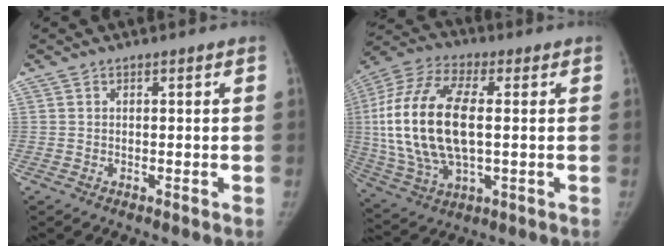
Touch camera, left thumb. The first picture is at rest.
{"total": 21.5, "force": [0.9, 10.6, 18.7], "torque": [-0.401, 0.007, 0.018]}